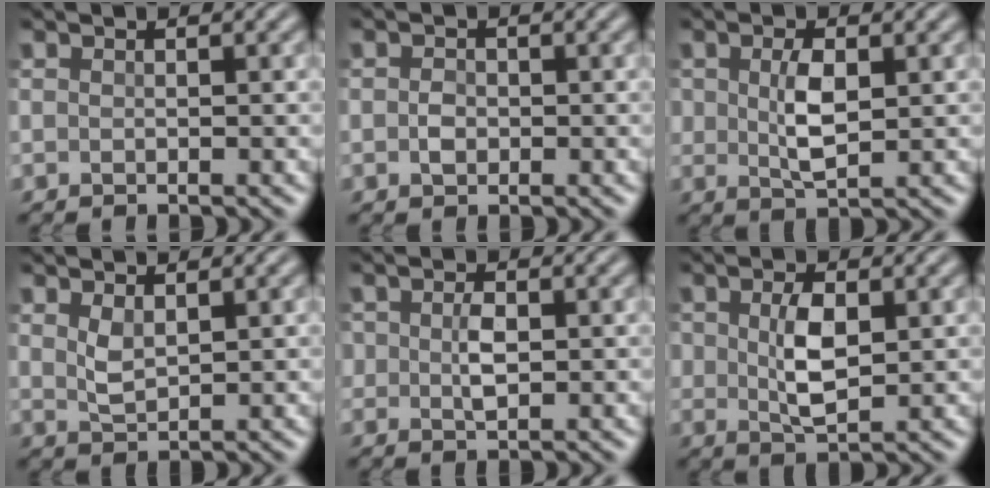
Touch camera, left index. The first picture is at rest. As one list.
[{"total": 1.4, "force": [-0.4, 1.0, 0.9], "torque": [-0.016, 0.000, -0.011]}, {"total": 3.2, "force": [0.2, 1.6, 2.8], "torque": [-0.061, -0.002, 0.009]}, {"total": 1.6, "force": [0.5, 0.8, 1.3], "torque": [-0.031, -0.002, 0.015]}, {"total": 2.1, "force": [-0.2, 1.3, 1.7], "torque": [-0.037, -0.001, -0.002]}, {"total": 3.7, "force": [0.3, 1.9, 3.1], "torque": [-0.067, -0.002, 0.010]}]